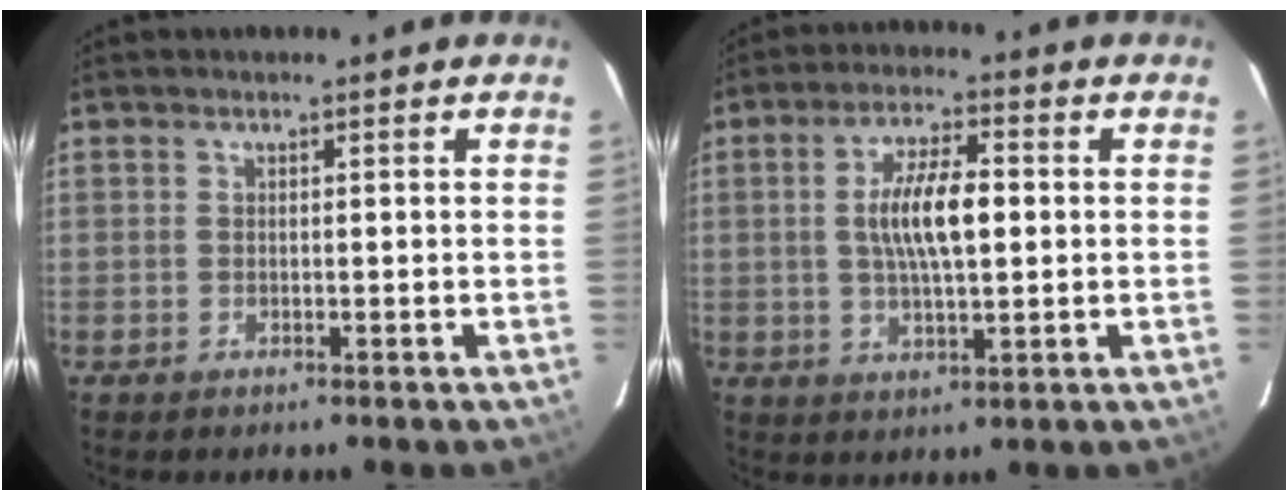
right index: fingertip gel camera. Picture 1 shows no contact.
{"total": 9.3, "force": [0.8, 3.1, 8.7], "torque": [-0.160, 0.007, 0.015]}